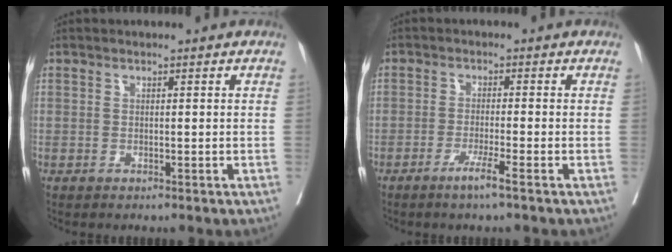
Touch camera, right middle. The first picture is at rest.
{"total": 3.4, "force": [-2.1, -0.7, 2.6], "torque": [-0.051, -0.010, -0.042]}